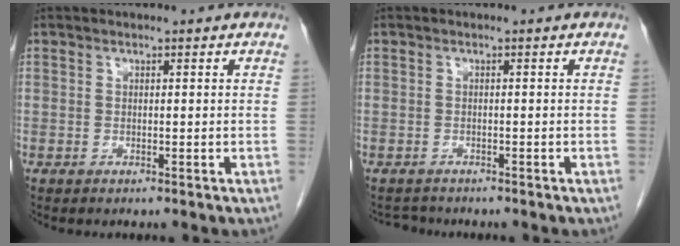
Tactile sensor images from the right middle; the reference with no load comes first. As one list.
[{"total": 1.7, "force": [-1.5, 0.5, -0.2], "torque": [0.001, -0.005, -0.024]}]